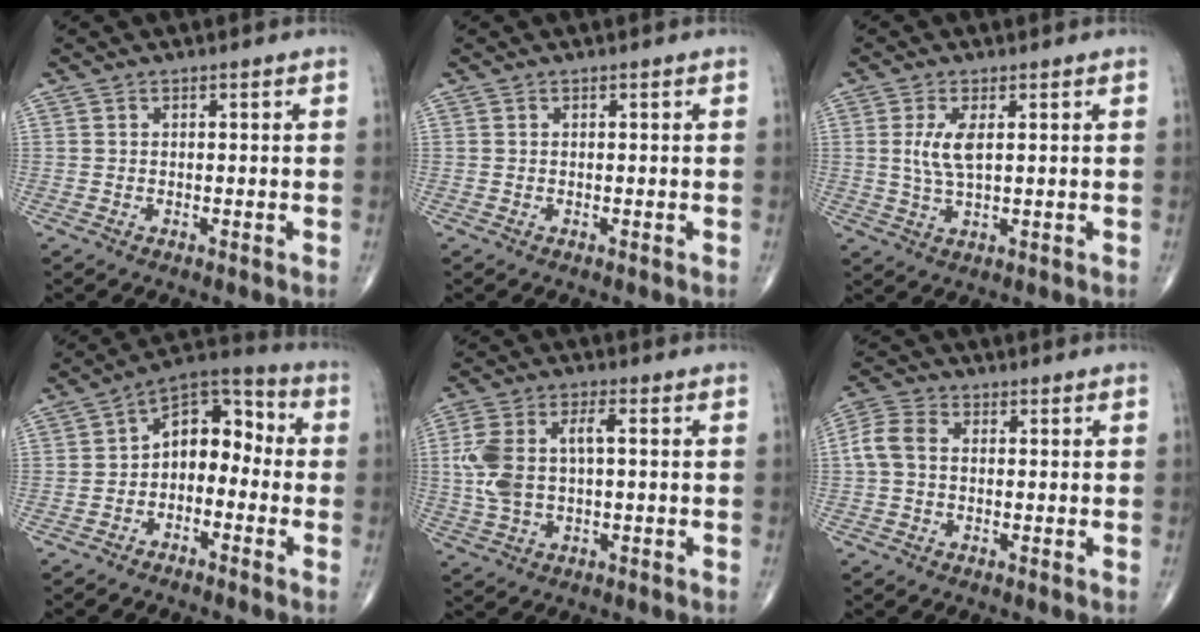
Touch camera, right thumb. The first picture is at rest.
{"total": 0.0}
{"total": 5.0, "force": [1.1, 1.8, 4.6], "torque": [-0.102, -0.008, 0.025]}
{"total": 10.2, "force": [-1.7, 6.9, 7.3], "torque": [-0.078, 0.052, -0.049]}
{"total": 10.2, "force": [0.6, 5.2, 8.8], "torque": [-0.198, 0.022, 0.015]}
{"total": 5.3, "force": [0.0, 3.7, 3.8], "torque": [-0.085, 0.016, -0.009]}